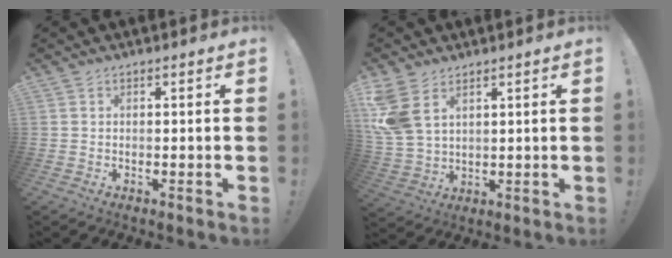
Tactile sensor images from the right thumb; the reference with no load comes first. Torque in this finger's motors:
{"motor_torque": [0.26, 0.32, 0.61, 0.77, 0.36]}